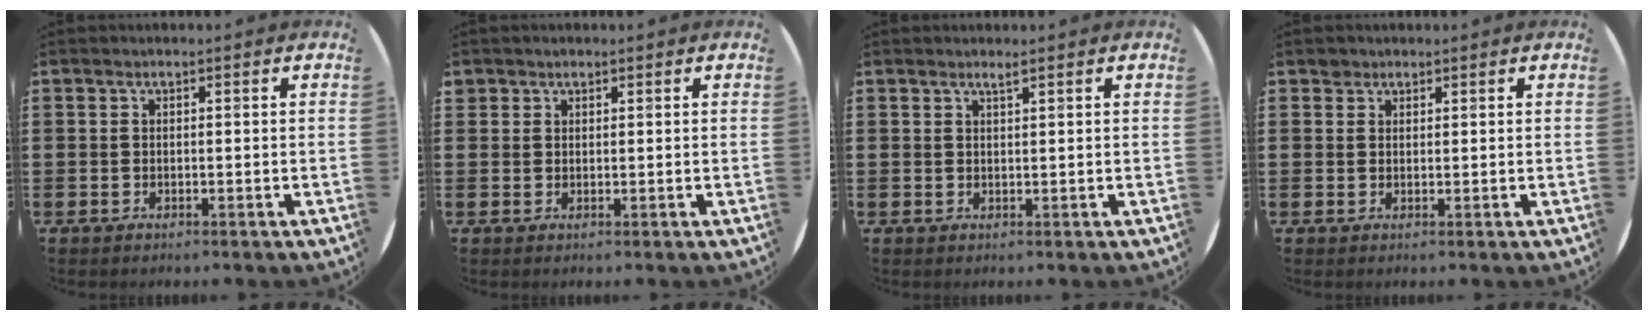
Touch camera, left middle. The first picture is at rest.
{"total": 1.0, "force": [0.9, 0.5, -0.1], "torque": [-0.001, 0.002, 0.017]}
{"total": 0.9, "force": [0.8, -0.1, 0.4], "torque": [-0.007, -0.001, 0.015]}
{"total": 1.1, "force": [0.9, 0.6, 0.0], "torque": [0.006, -0.002, 0.016]}